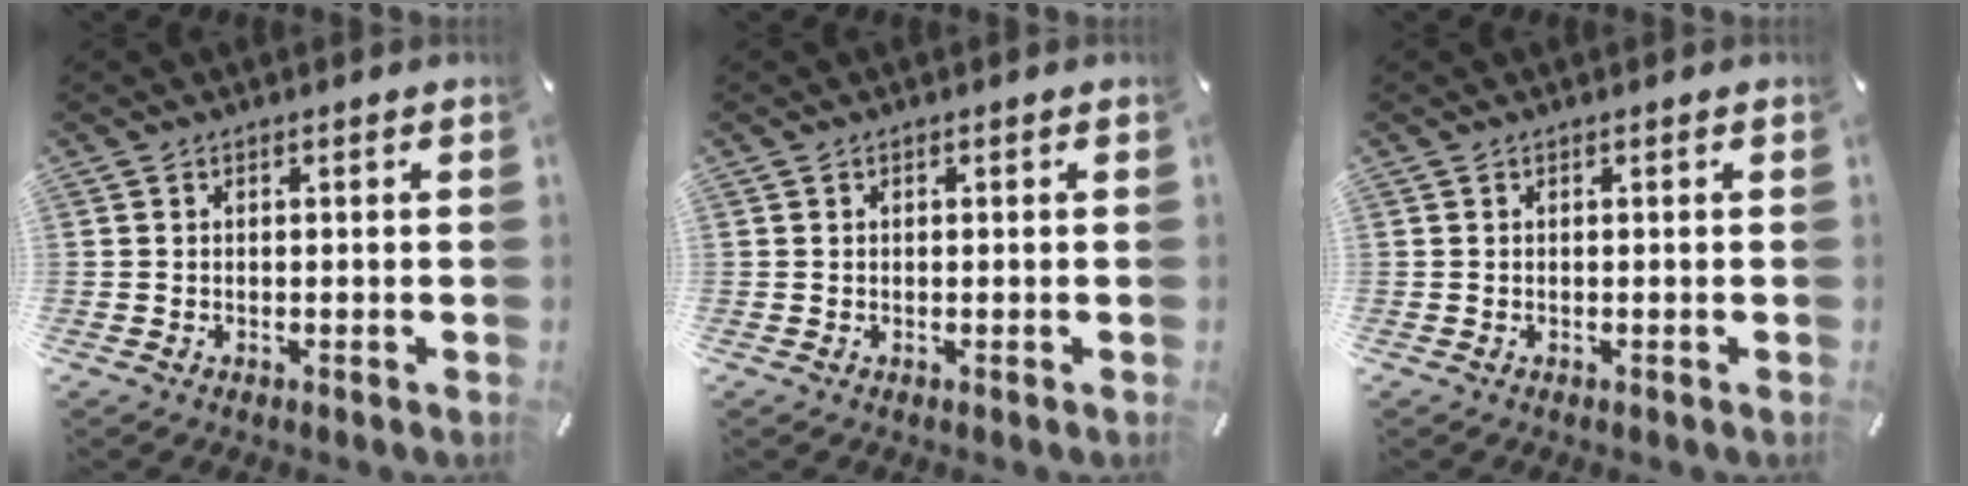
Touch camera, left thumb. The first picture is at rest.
{"total": 0.0}
{"total": 0.0}